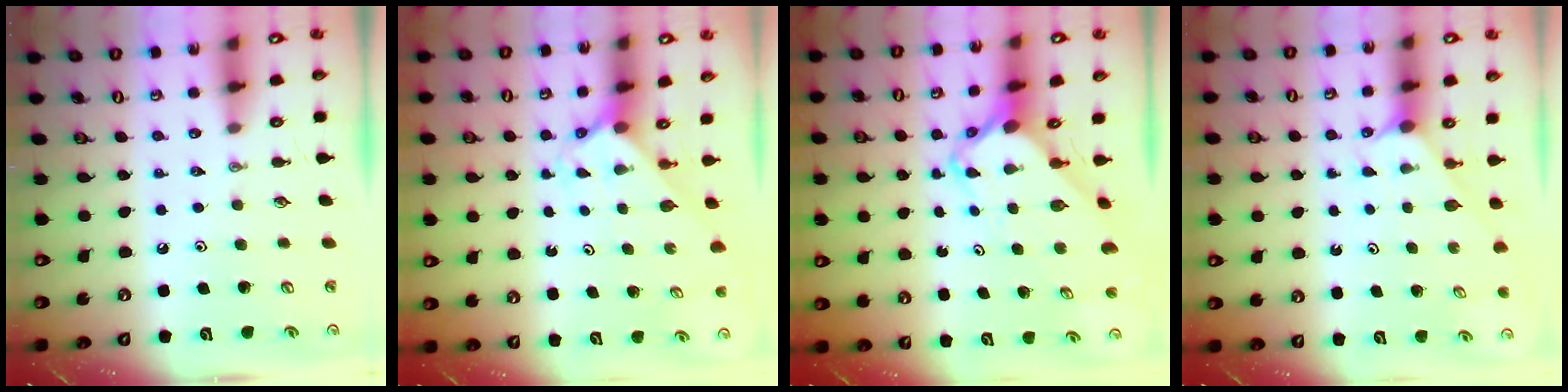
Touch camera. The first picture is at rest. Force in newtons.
{"total": 2.0, "press": 2.0, "slide": 0.1}
{"total": 4.8, "press": 4.7, "slide": 0.5}
{"total": 2.0, "press": 2.0, "slide": 0.3}